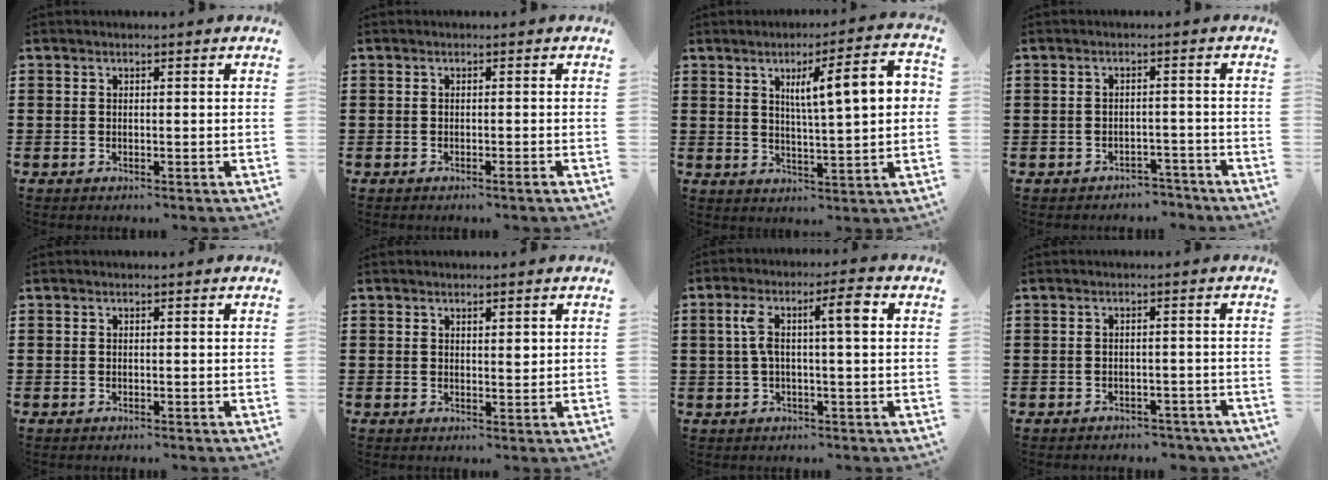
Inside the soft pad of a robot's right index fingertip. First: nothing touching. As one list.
[{"total": 0.8, "force": [-0.5, -0.1, 0.6], "torque": [-0.011, -0.003, -0.010]}, {"total": 9.5, "force": [2.9, 1.6, 8.9], "torque": [-0.148, 0.000, 0.038]}, {"total": 2.3, "force": [-2.2, 0.6, -0.1], "torque": [-0.006, 0.002, -0.049]}, {"total": 0.0}, {"total": 1.5, "force": [0.8, 0.5, 1.1], "torque": [-0.013, 0.002, 0.011]}, {"total": 6.9, "force": [1.4, 1.3, 6.7], "torque": [-0.130, 0.009, 0.018]}, {"total": 1.9, "force": [-1.8, 0.5, 0.0], "torque": [-0.008, -0.001, -0.041]}]